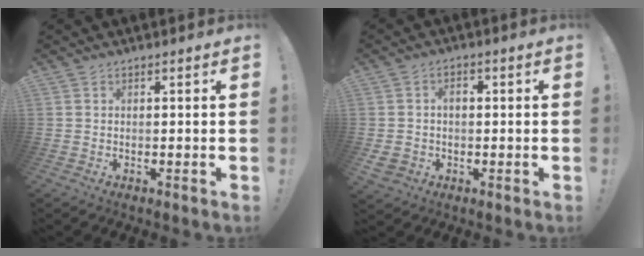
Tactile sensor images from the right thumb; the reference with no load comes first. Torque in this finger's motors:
{"motor_torque": [0.56, 0.66, 0.01, -0.12, 0.01]}